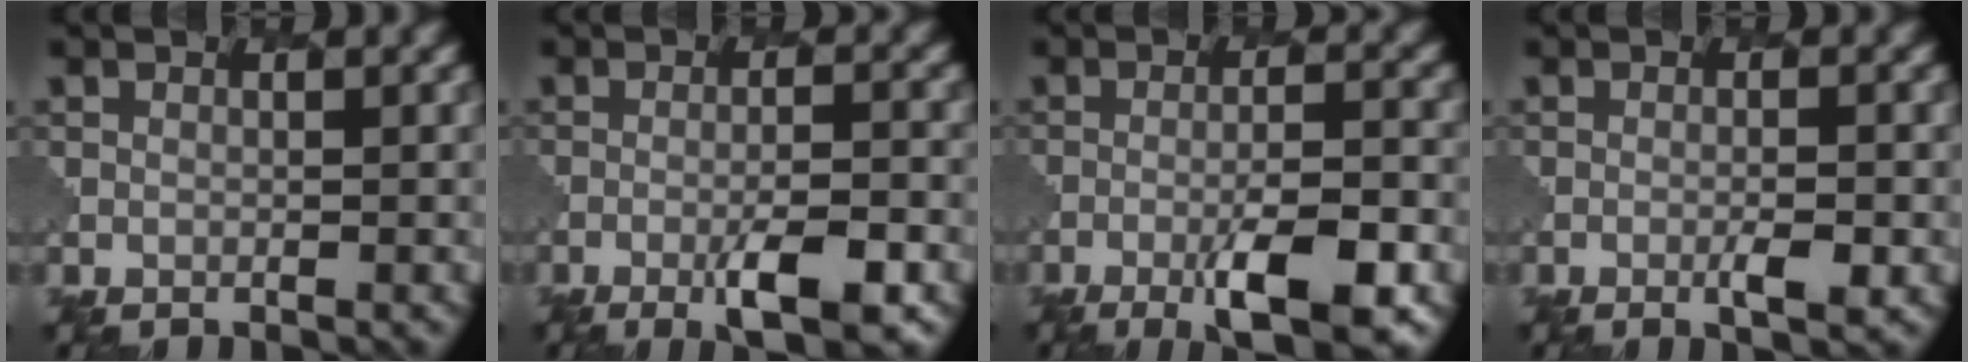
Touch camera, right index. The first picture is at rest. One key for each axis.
{"total": 4.8, "fx": -2.2, "fy": 1.0, "fz": 4.1, "tx": -0.073, "ty": -0.002, "tz": -0.034}
{"total": 6.4, "fx": -3.1, "fy": 1.4, "fz": 5.5, "tx": -0.094, "ty": 0.002, "tz": -0.047}
{"total": 2.1, "fx": -0.6, "fy": 0.3, "fz": 2.0, "tx": -0.034, "ty": 0.002, "tz": -0.011}